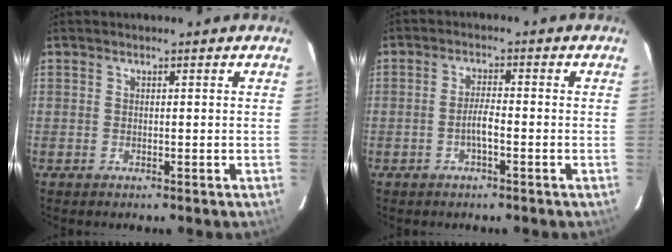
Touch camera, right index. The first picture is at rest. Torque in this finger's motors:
{"motor_torque": [0.56, -0.19, 0.33, 0.07]}